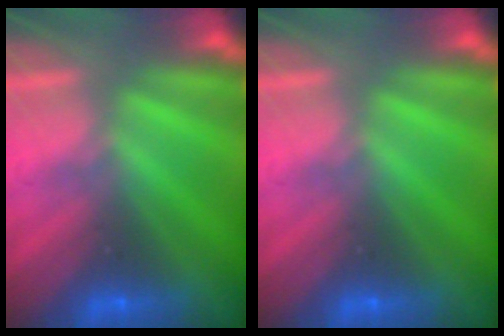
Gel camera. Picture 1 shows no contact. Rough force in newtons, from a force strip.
{"total": 0.0}